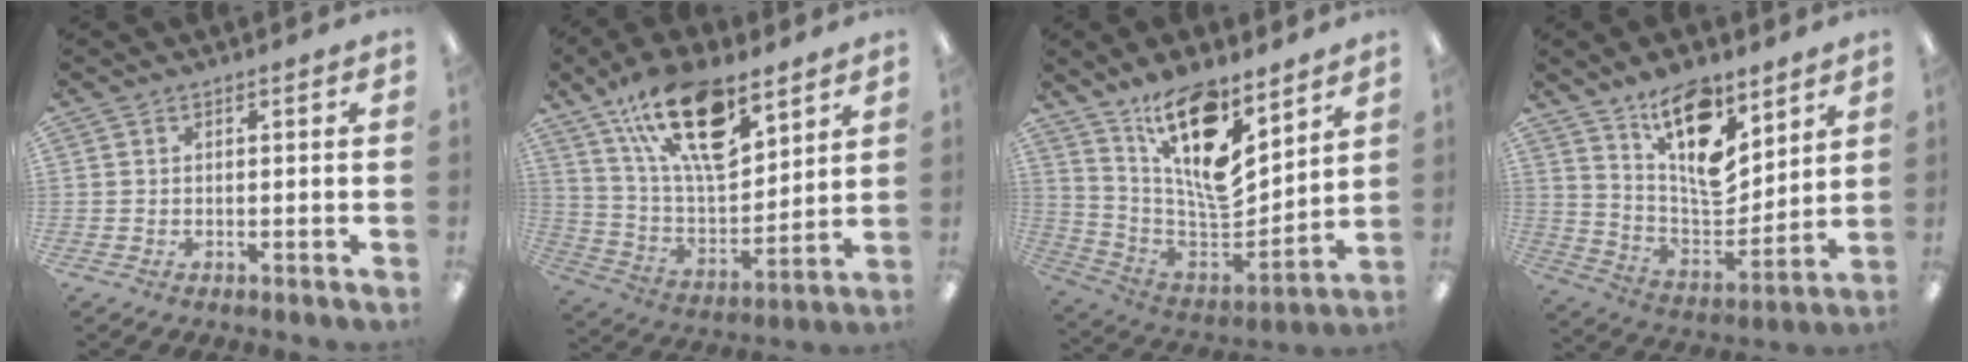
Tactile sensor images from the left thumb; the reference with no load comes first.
{"total": 21.6, "force": [13.6, 9.7, 13.8], "torque": [-0.250, -0.067, 0.237]}
{"total": 17.5, "force": [11.1, 6.8, 11.6], "torque": [-0.206, -0.089, 0.190]}
{"total": 15.8, "force": [10.2, 7.5, 9.5], "torque": [-0.151, -0.067, 0.184]}